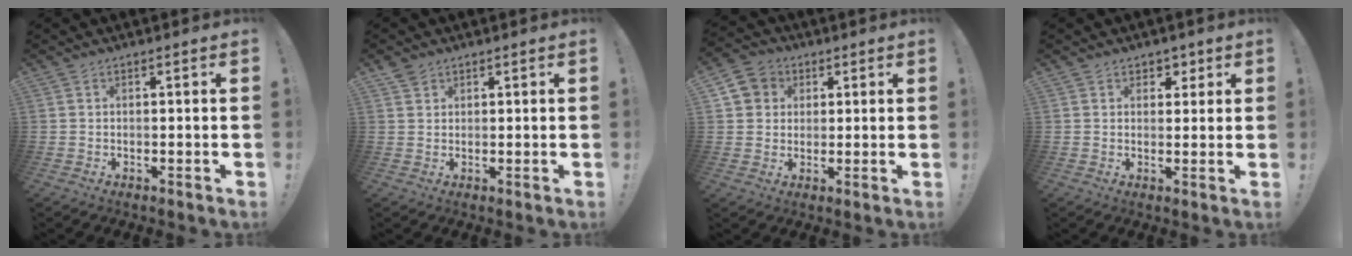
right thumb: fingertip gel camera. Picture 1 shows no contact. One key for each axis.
{"total": 2.1, "fx": 1.7, "fy": 1.1, "fz": 0.7, "tx": -0.006, "ty": -0.009, "tz": 0.031}
{"total": 7.0, "fx": 2.2, "fy": 6.3, "fz": 1.9, "tx": -0.031, "ty": -0.006, "tz": 0.045}
{"total": 3.3, "fx": 1.7, "fy": 2.7, "fz": 0.7, "tx": 0.004, "ty": -0.007, "tz": 0.028}